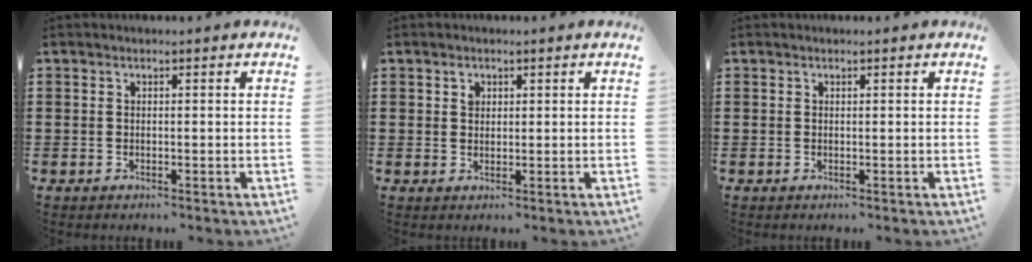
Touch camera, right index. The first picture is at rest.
{"total": 1.4, "force": [0.6, 1.0, 0.6], "torque": [-0.005, 0.000, 0.011]}
{"total": 0.0}